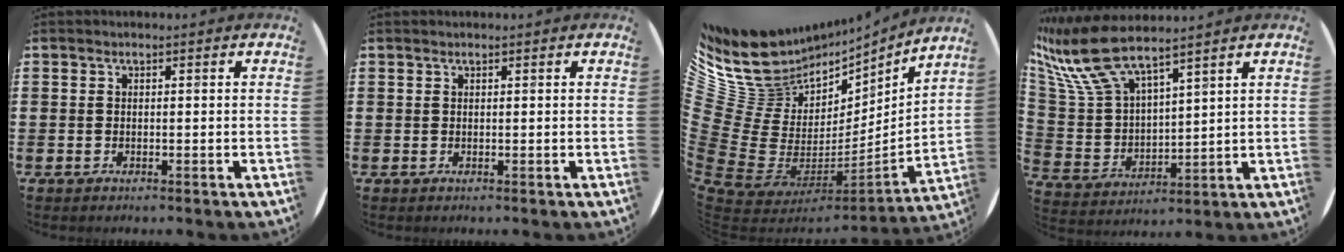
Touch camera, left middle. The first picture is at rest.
{"total": 0.0}
{"total": 12.4, "force": [5.9, 10.2, 4.1], "torque": [-0.153, -0.080, 0.111]}
{"total": 10.6, "force": [8.9, 2.4, 5.2], "torque": [-0.142, -0.036, 0.161]}